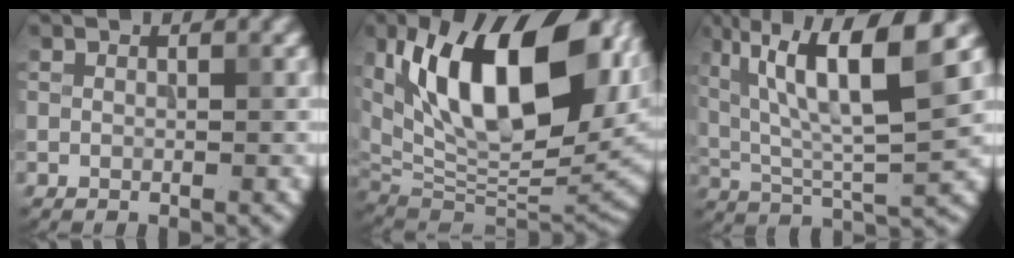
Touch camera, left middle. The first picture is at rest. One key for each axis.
{"total": 16.6, "fx": 5.1, "fy": 8.1, "fz": 13.5, "tx": -0.206, "ty": 0.006, "tz": 0.081}
{"total": 10.9, "fx": 4.9, "fy": 2.5, "fz": 9.4, "tx": -0.163, "ty": 0.010, "tz": 0.088}